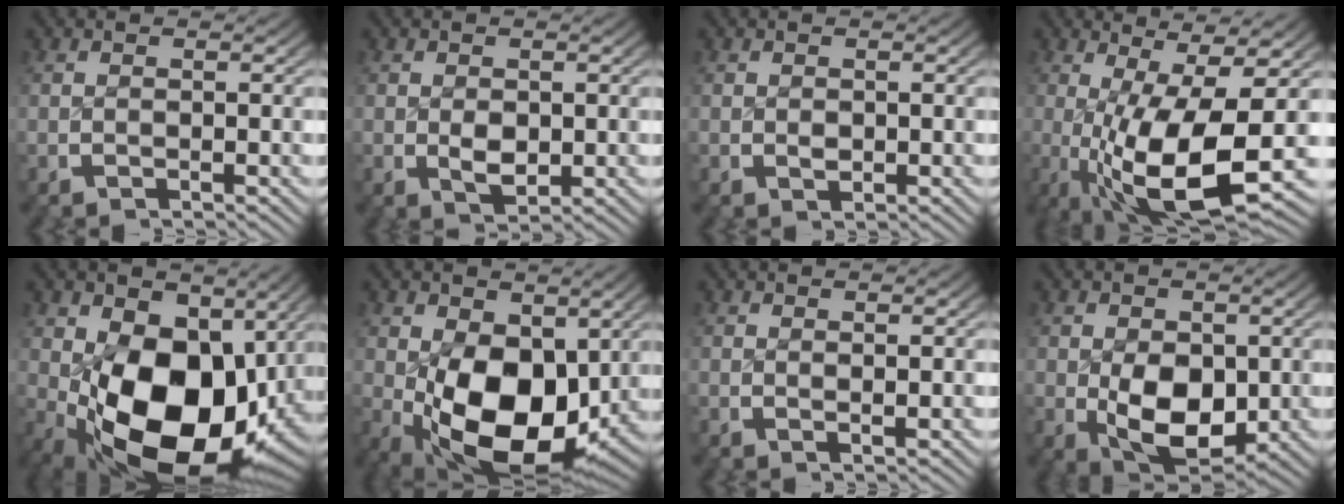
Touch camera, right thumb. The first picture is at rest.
{"total": 2.8, "force": [-0.1, 2.0, 2.0], "torque": [-0.044, -0.023, 0.010]}
{"total": 1.1, "force": [0.1, 0.9, 0.7], "torque": [-0.017, -0.010, 0.008]}
{"total": 13.1, "force": [-1.4, 5.8, 11.7], "torque": [-0.220, -0.047, 0.010]}
{"total": 18.2, "force": [-2.3, 11.8, 13.7], "torque": [-0.255, -0.092, 0.007]}
{"total": 14.1, "force": [-1.7, 9.0, 10.7], "torque": [-0.202, -0.078, 0.011]}
{"total": 0.8, "force": [0.6, 0.1, 0.6], "torque": [-0.007, -0.003, 0.014]}
{"total": 8.2, "force": [-1.1, 5.4, 6.1], "torque": [-0.129, -0.056, 0.007]}